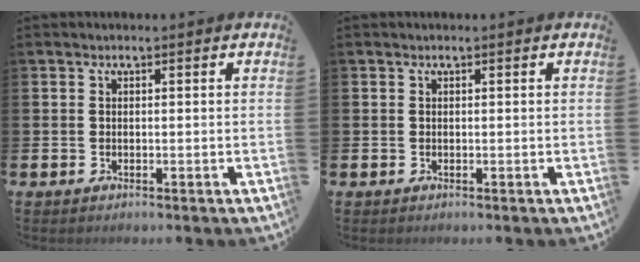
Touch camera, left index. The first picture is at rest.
{"total": 0.0}